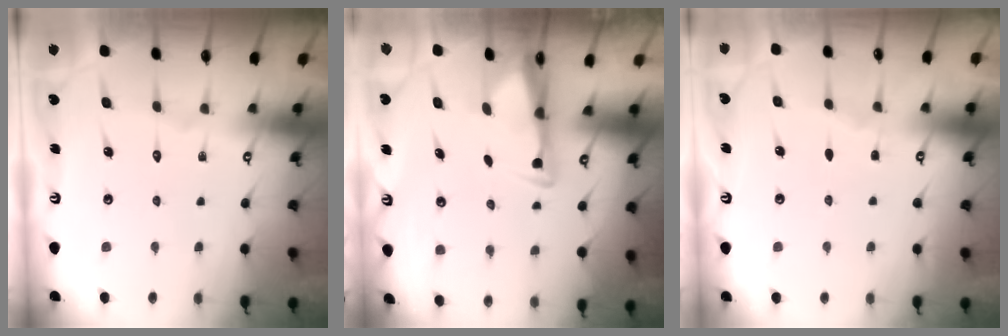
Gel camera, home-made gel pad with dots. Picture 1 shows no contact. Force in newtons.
{"total": 2.9, "press": 2.7, "slide": 0.9}
{"total": 0.7, "press": 0.7, "slide": 0.2}